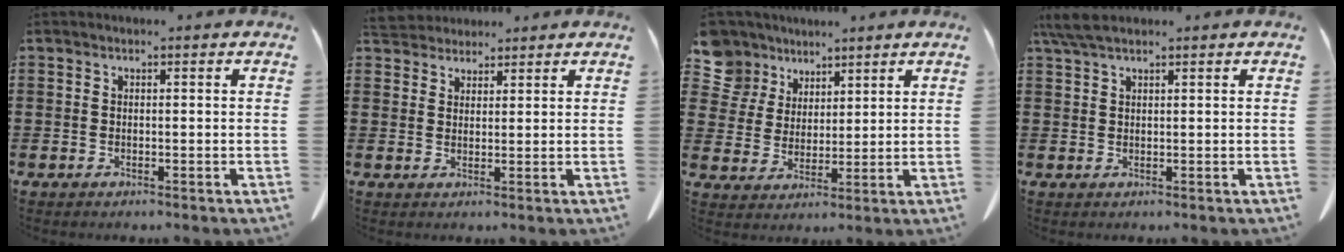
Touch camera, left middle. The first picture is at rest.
{"total": 3.3, "force": [3.1, 0.9, 0.1], "torque": [-0.012, -0.004, 0.061]}
{"total": 7.7, "force": [5.7, 5.0, 1.2], "torque": [-0.058, -0.017, 0.107]}
{"total": 3.6, "force": [2.6, 0.8, 2.5], "torque": [-0.061, 0.002, 0.047]}